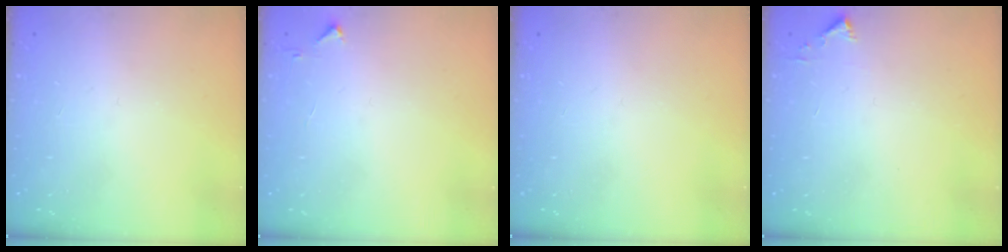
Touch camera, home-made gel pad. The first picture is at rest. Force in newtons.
{"total": 2.8, "press": 2.8, "slide": 0.4}
{"total": 0.0}
{"total": 2.3, "press": 2.3, "slide": 0.2}